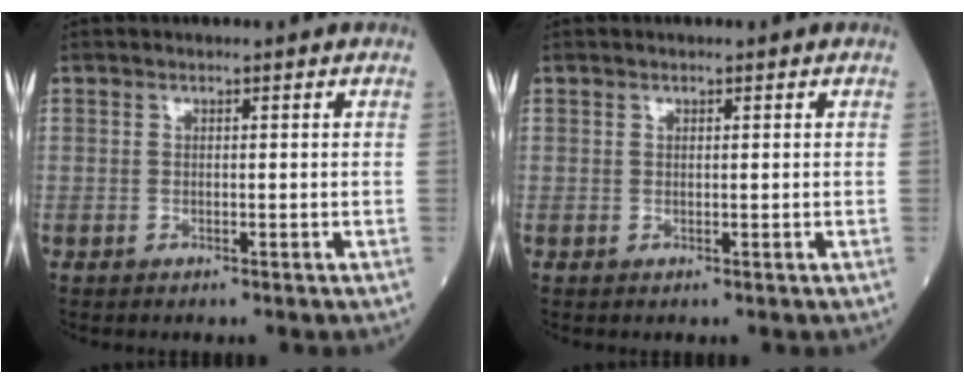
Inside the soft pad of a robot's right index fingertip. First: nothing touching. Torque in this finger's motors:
{"motor_torque": [-0.09, -0.06, -0.04, -0.01]}